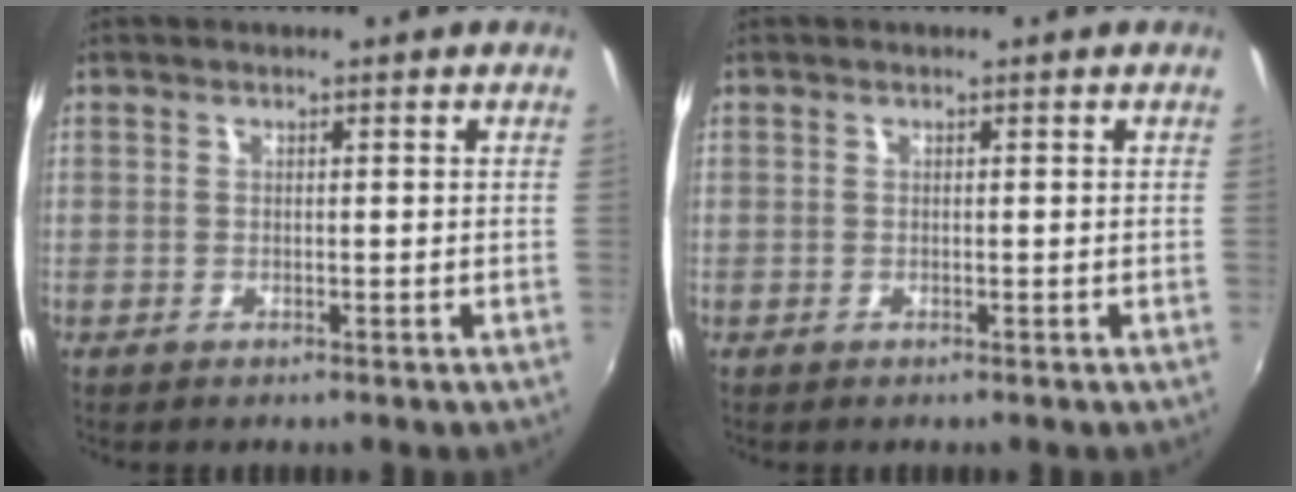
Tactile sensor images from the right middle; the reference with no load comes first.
{"total": 0.0}